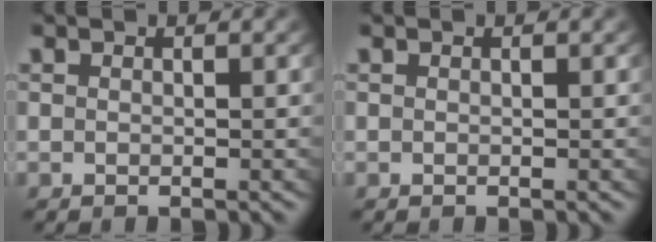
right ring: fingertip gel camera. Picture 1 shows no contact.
{"total": 0.6, "force": [-0.1, -0.6, -0.3], "torque": [0.005, -0.012, 0.009]}